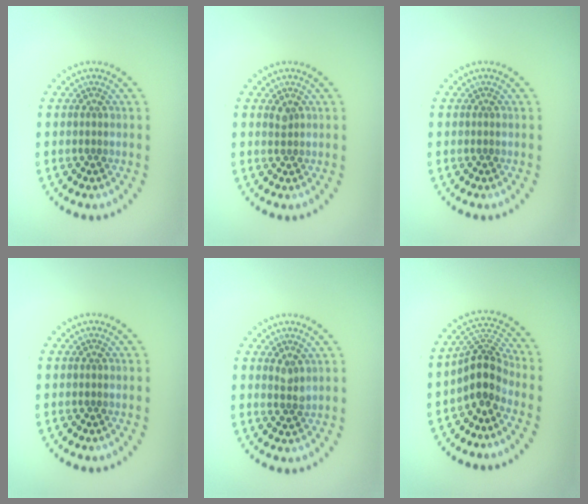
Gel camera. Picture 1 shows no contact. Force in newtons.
{"total": 0.8, "press": 0.6, "slide": 0.5}
{"total": 0.0}
{"total": 0.0}
{"total": 1.3, "press": 1.2, "slide": 0.6}
{"total": 3.8, "press": 3.0, "slide": 2.4}